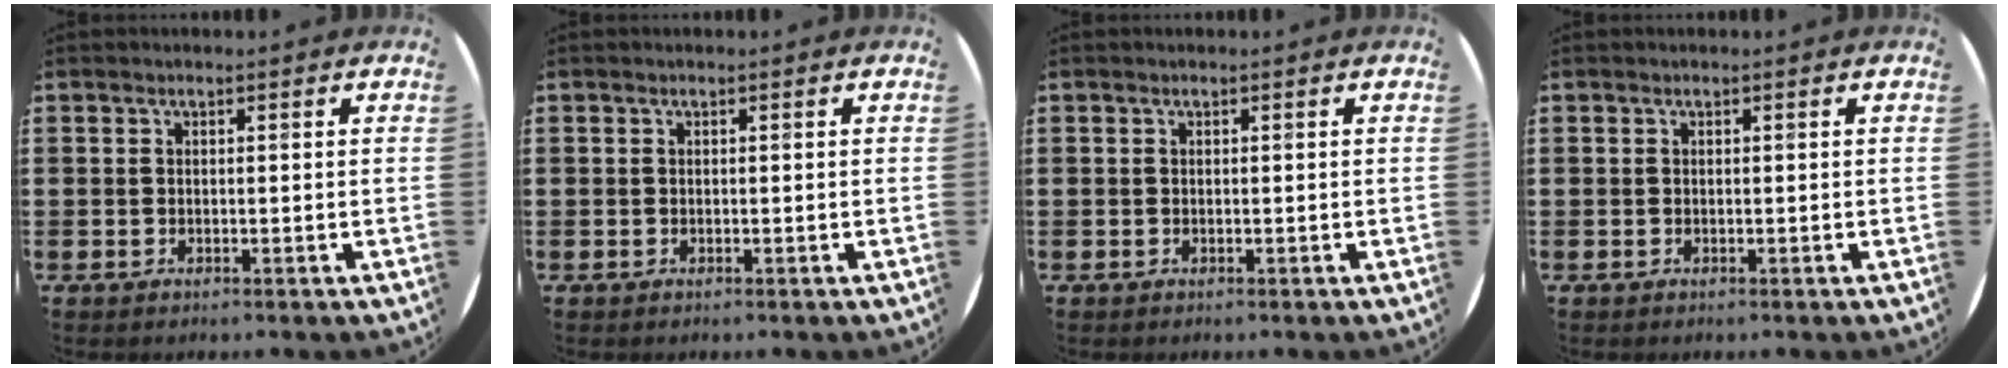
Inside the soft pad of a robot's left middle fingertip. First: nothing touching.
{"total": 0.0}
{"total": 0.0}
{"total": 0.0}